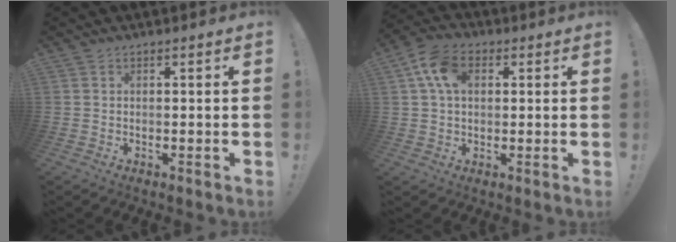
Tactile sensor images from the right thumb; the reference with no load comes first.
{"total": 10.2, "force": [2.8, 6.9, 7.0], "torque": [-0.127, 0.012, 0.056]}